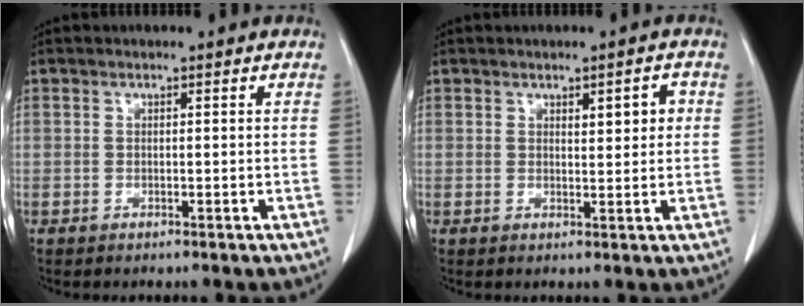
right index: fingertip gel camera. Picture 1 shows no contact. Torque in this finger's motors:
{"motor_torque": [0.02, 0.13, 0.04, 0.01]}